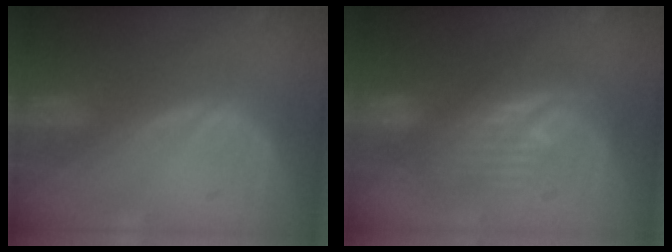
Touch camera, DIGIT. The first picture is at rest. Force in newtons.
{"total": 8.2, "press": 8.1, "slide": 1.4}